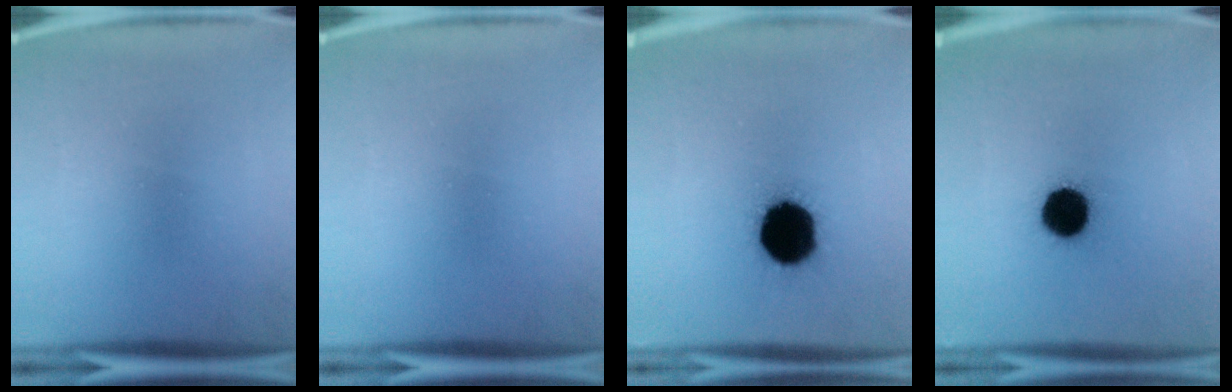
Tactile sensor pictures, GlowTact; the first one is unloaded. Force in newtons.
{"total": 0.0}
{"total": 19.9}
{"total": 11.1}